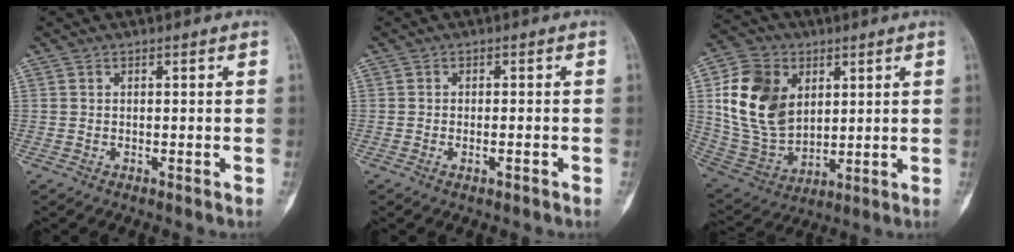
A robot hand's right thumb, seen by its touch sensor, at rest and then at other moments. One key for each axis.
{"total": 2.0, "fx": -0.8, "fy": 0.7, "fz": 1.7, "tx": -0.033, "ty": 0.011, "tz": -0.009}
{"total": 17.2, "fx": 4.4, "fy": 12.4, "fz": 11.1, "tx": -0.188, "ty": -0.015, "tz": 0.095}